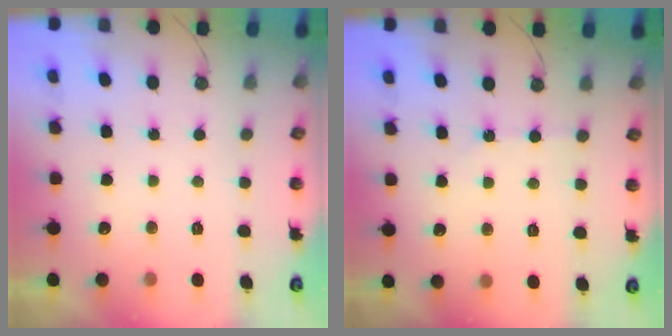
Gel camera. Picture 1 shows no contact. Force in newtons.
{"total": 1.7, "press": 1.6, "slide": 0.3}